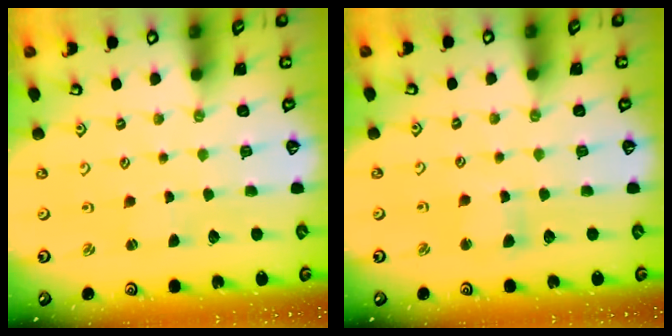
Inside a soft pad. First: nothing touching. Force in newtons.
{"total": 3.1, "press": 3.1, "slide": 0.4}